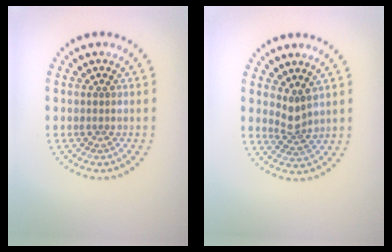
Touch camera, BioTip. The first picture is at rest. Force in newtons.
{"total": 2.0, "press": 1.3, "slide": 1.5}